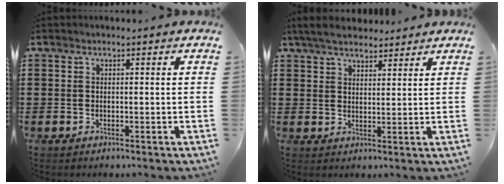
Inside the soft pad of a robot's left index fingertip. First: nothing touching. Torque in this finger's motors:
{"motor_torque": [1.26, -0.88, 0.22, 0.10]}